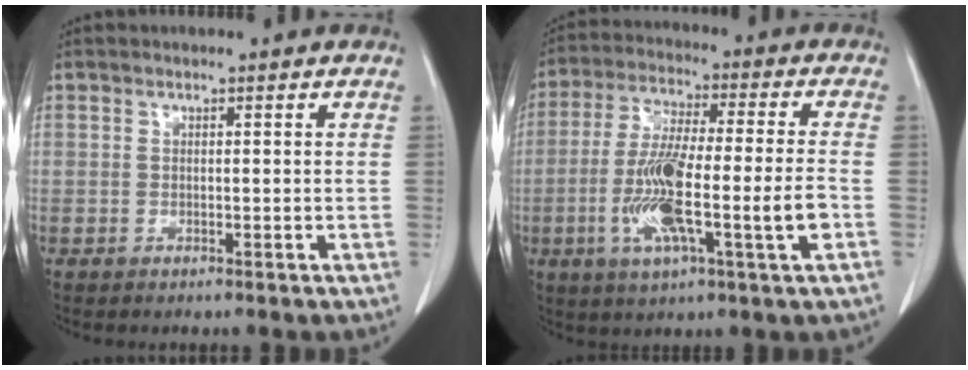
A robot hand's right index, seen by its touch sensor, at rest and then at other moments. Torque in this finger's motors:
{"motor_torque": [1.92, -0.22, 0.77, 0.21]}